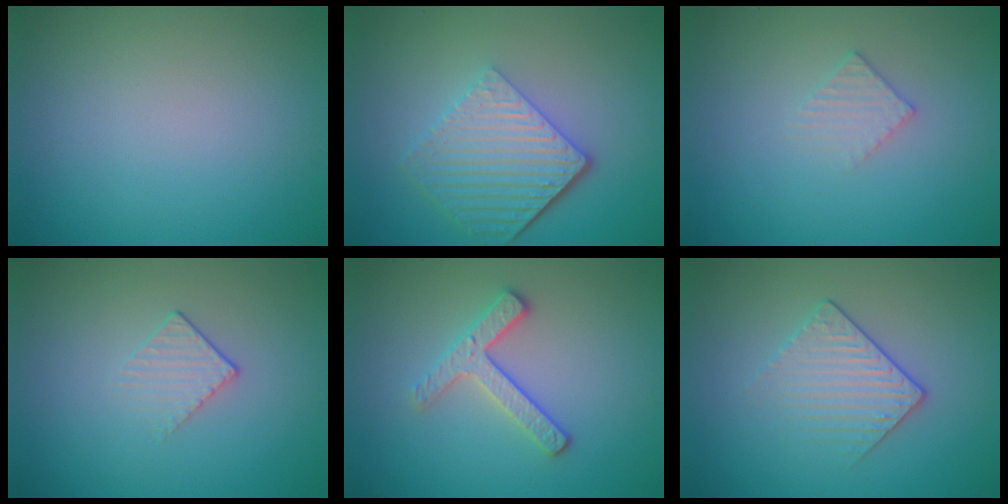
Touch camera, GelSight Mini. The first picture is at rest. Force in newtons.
{"total": 5.8, "press": 4.3, "slide": 3.9}
{"total": 1.4, "press": 1.4, "slide": 0.2}
{"total": 1.3, "press": 0.7, "slide": 1.1}
{"total": 2.8, "press": 2.6, "slide": 1.1}
{"total": 2.1, "press": 1.8, "slide": 1.1}